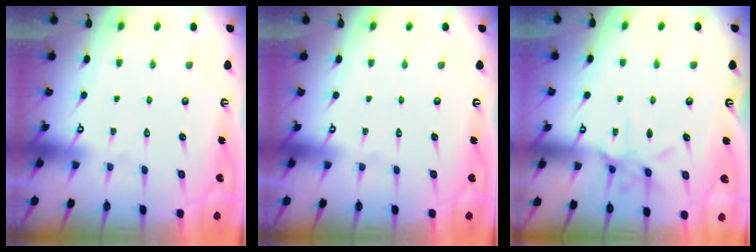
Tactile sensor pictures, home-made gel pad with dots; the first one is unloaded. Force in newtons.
{"total": 0.0}
{"total": 9.0, "press": 9.0, "slide": 0.6}